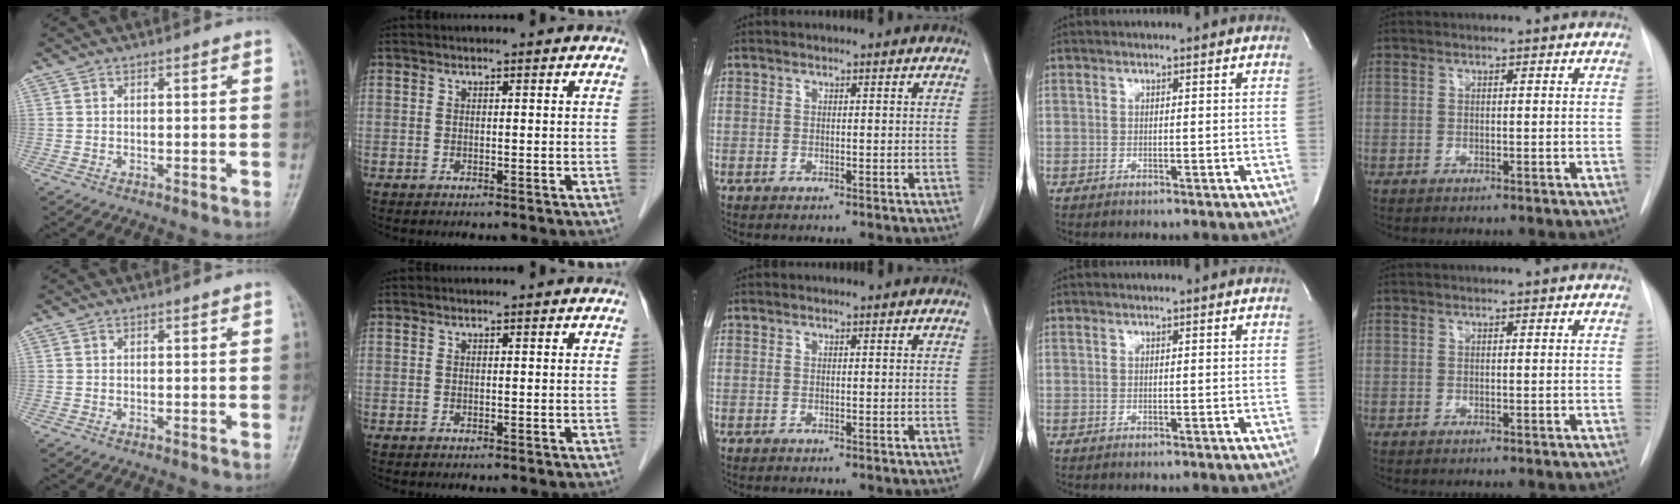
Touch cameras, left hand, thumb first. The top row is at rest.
{}